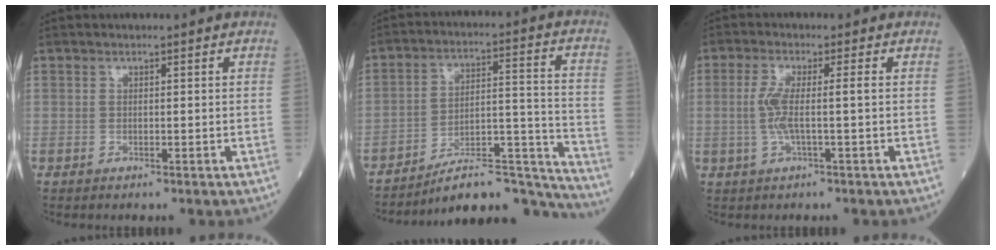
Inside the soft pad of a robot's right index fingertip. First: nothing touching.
{"total": 16.0, "force": [-15.3, 1.3, 4.3], "torque": [-0.040, 0.058, -0.234]}
{"total": 4.2, "force": [-0.2, 0.2, 4.1], "torque": [-0.099, 0.006, -0.004]}